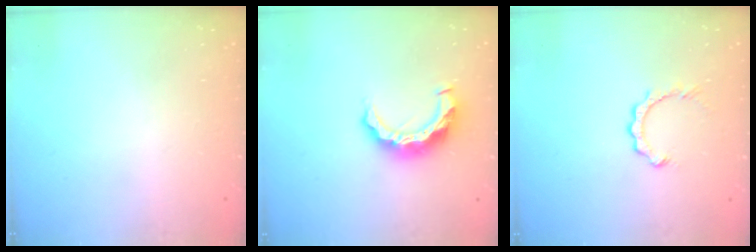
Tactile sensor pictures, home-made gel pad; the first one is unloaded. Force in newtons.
{"total": 9.7, "press": 9.7, "slide": 1.2}
{"total": 2.3, "press": 2.3, "slide": 0.3}